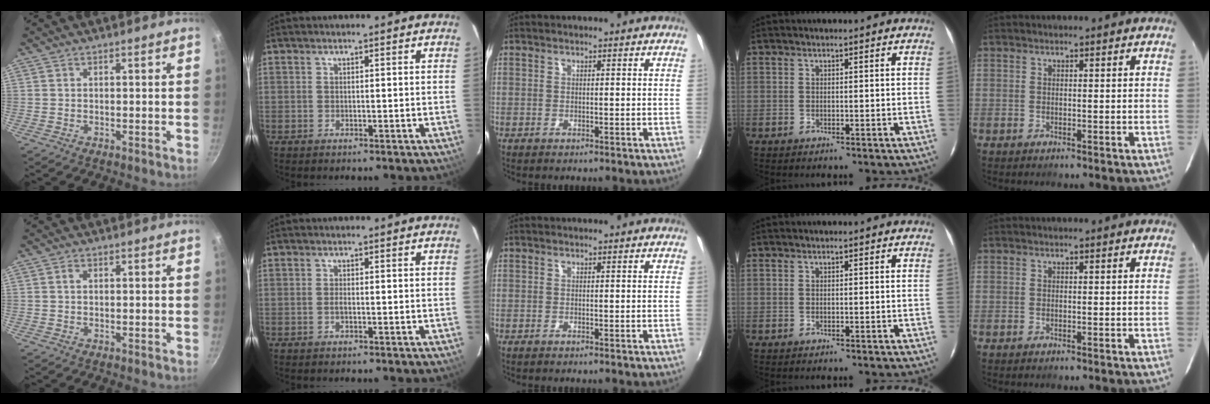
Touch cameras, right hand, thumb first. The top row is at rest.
{"thumb": {"total": 1.1, "force": [0.3, 0.7, 0.8], "torque": [-0.014, 0.004, 0.003]}, "index": {"total": 0.8, "force": [-0.3, 0.3, 0.7], "torque": [-0.015, 0.000, -0.007]}}